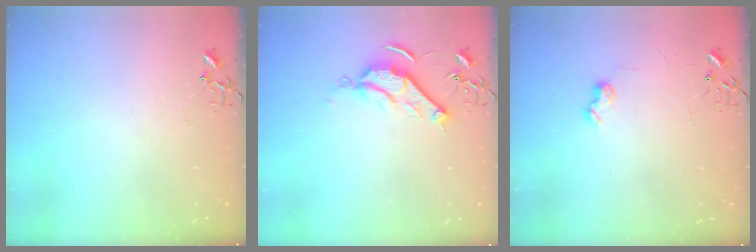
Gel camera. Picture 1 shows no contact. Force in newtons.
{"total": 9.1, "press": 9.1, "slide": 0.1}
{"total": 7.2, "press": 7.2, "slide": 0.6}